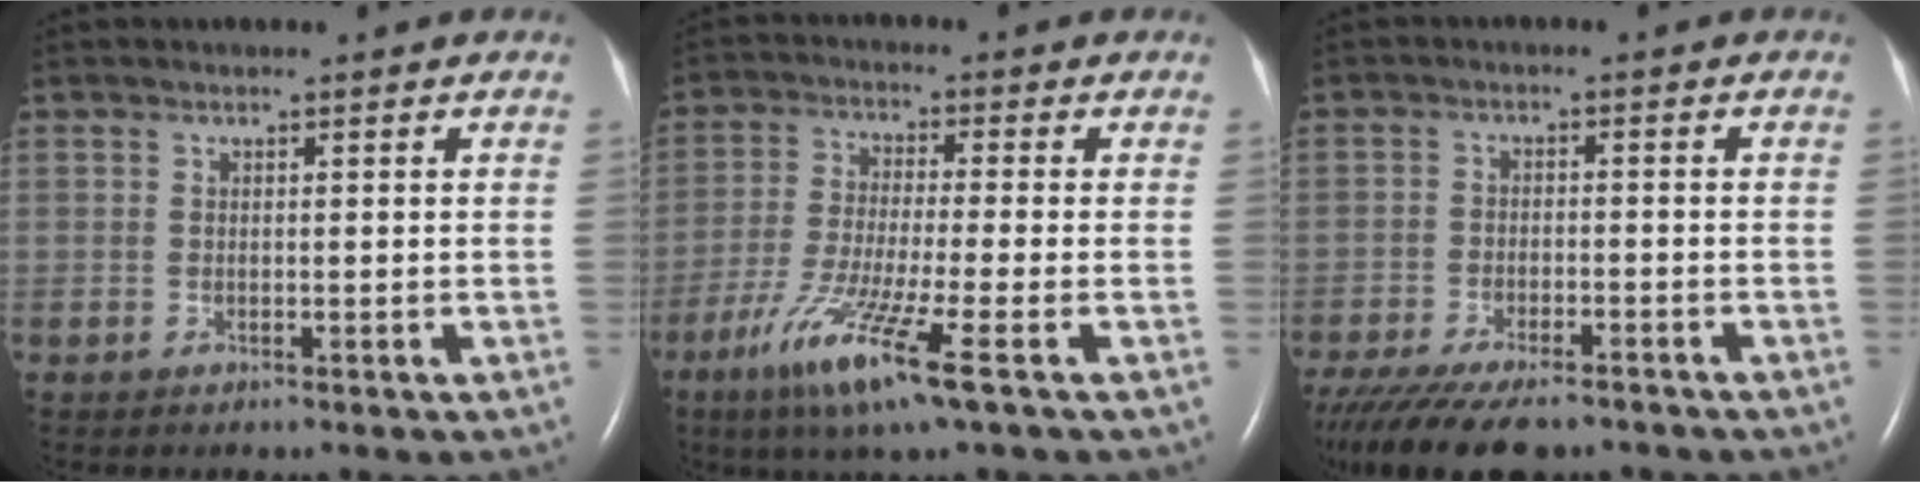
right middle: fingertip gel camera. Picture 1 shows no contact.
{"total": 11.1, "force": [-5.7, -0.3, 9.5], "torque": [-0.191, -0.033, -0.106]}
{"total": 14.3, "force": [-11.3, 4.2, 7.6], "torque": [-0.160, -0.030, -0.176]}